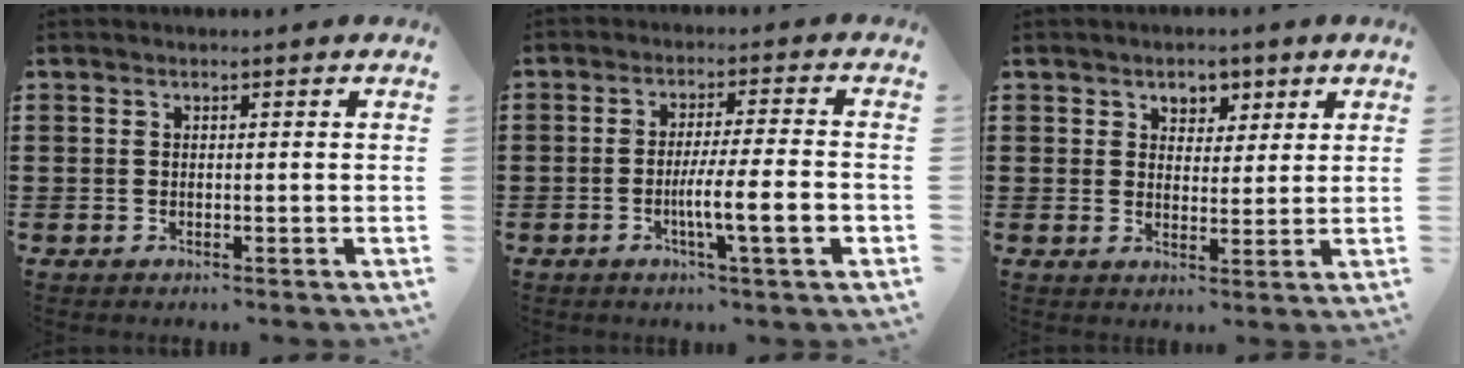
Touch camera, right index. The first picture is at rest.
{"total": 8.4, "force": [-2.5, 0.6, 8.0], "torque": [-0.137, -0.009, -0.044]}
{"total": 3.4, "force": [2.1, 2.6, 0.8], "torque": [-0.022, 0.010, 0.035]}